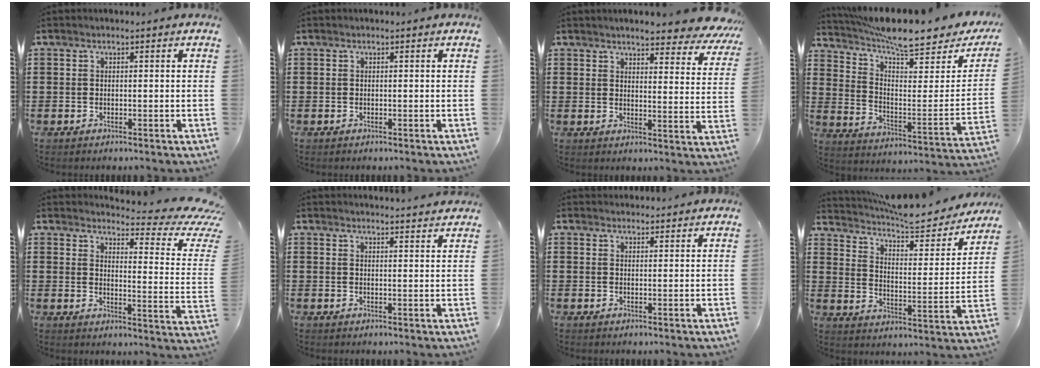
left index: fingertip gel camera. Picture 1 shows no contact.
{"total": 0.0}
{"total": 5.0, "force": [4.7, 0.0, 1.9], "torque": [-0.047, -0.028, 0.079]}
{"total": 8.6, "force": [7.5, 0.9, 4.0], "torque": [-0.097, -0.062, 0.124]}
{"total": 5.1, "force": [4.1, 0.3, 3.0], "torque": [-0.047, -0.045, 0.059]}
{"total": 2.7, "force": [2.6, -0.5, 0.0], "torque": [-0.008, -0.014, 0.049]}
{"total": 1.9, "force": [1.9, 0.2, -0.2], "torque": [-0.003, -0.003, 0.037]}
{"total": 7.1, "force": [6.3, 1.3, 2.9], "torque": [-0.071, -0.043, 0.103]}